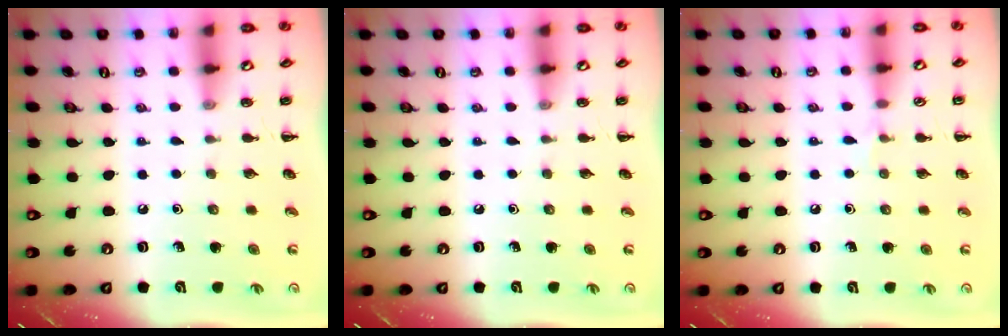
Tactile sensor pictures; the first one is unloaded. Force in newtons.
{"total": 0.0}
{"total": 3.4, "press": 3.2, "slide": 1.3}